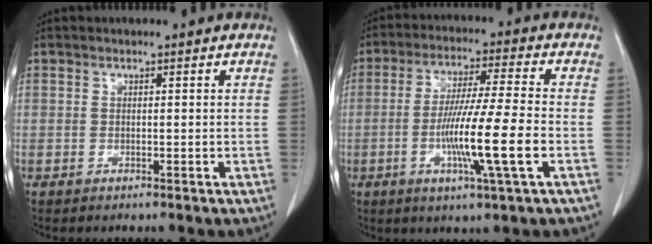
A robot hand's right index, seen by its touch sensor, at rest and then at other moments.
{"total": 12.1, "force": [-3.2, -0.7, 11.6], "torque": [-0.217, -0.014, -0.064]}